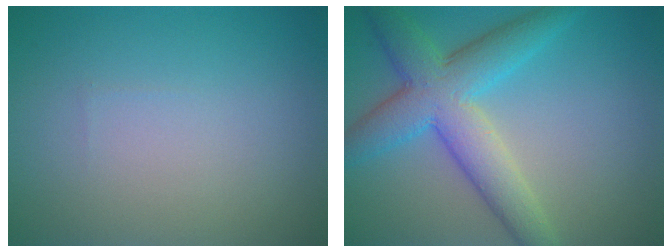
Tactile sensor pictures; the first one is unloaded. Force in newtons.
{"total": 7.1, "press": 7.1, "slide": 0.3}